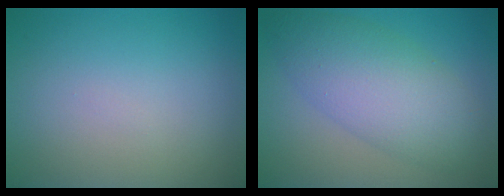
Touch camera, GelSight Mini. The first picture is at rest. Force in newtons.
{"total": 6.8, "press": 6.8, "slide": 0.1}